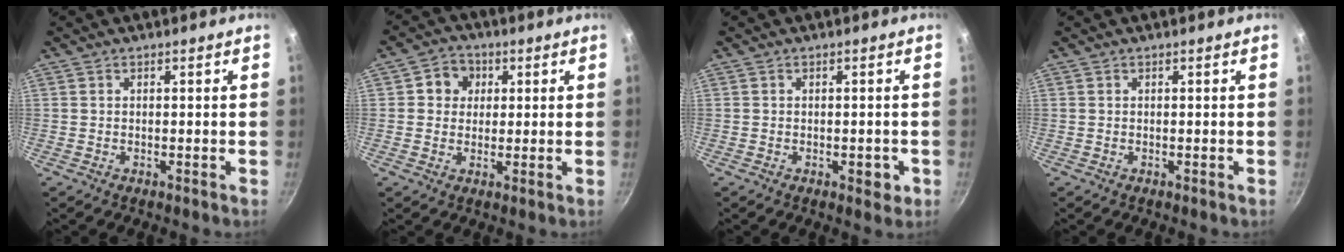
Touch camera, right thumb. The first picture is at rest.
{"total": 5.5, "force": [1.4, 4.9, 1.9], "torque": [0.005, 0.002, 0.012]}
{"total": 2.8, "force": [-0.9, 1.7, 2.1], "torque": [-0.010, 0.007, -0.010]}
{"total": 0.0}